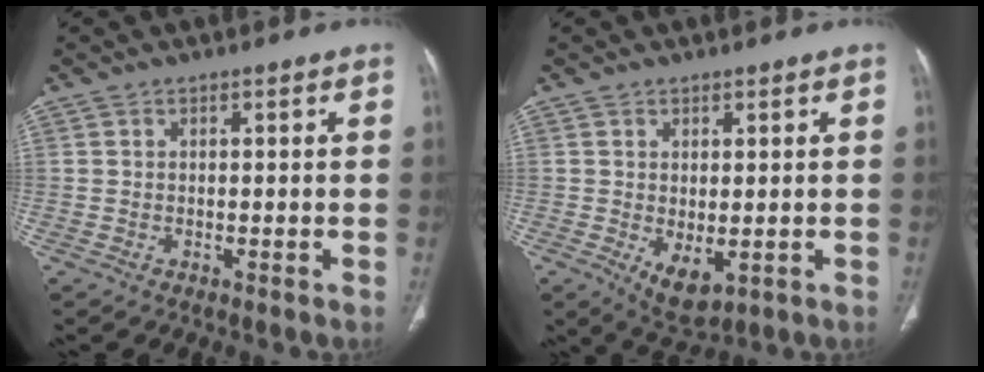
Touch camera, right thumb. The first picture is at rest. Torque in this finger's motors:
{"motor_torque": [-0.07, 0.21, 0.13, 0.52, 0.14]}